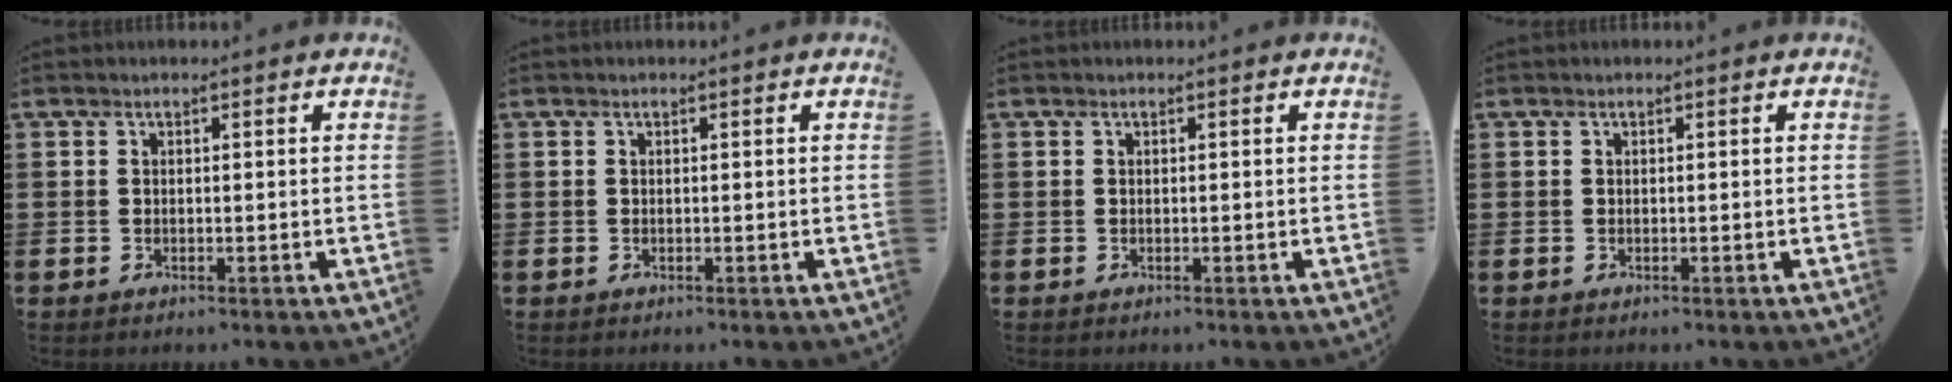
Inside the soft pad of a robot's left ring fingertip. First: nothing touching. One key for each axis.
{"total": 0.0}
{"total": 0.0}
{"total": 0.0}